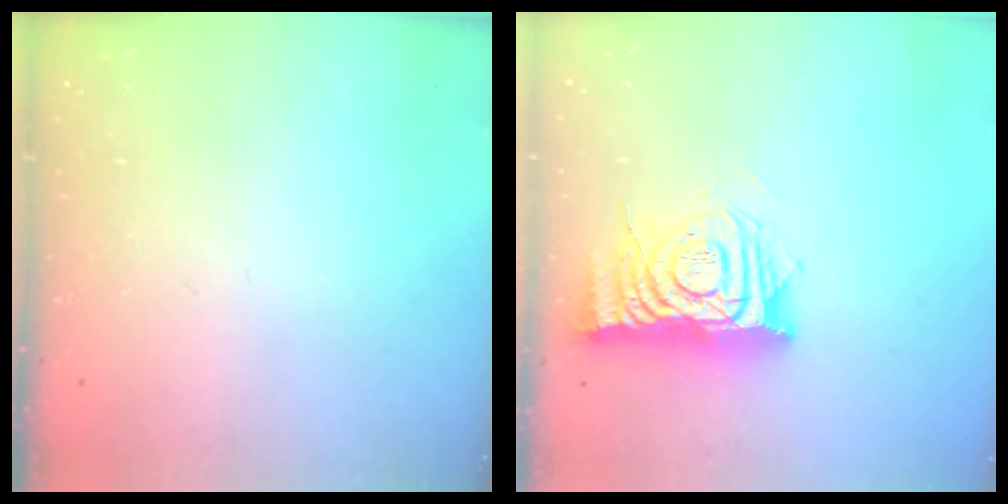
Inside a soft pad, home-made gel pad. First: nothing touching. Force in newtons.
{"total": 11.3, "press": 11.2, "slide": 1.2}